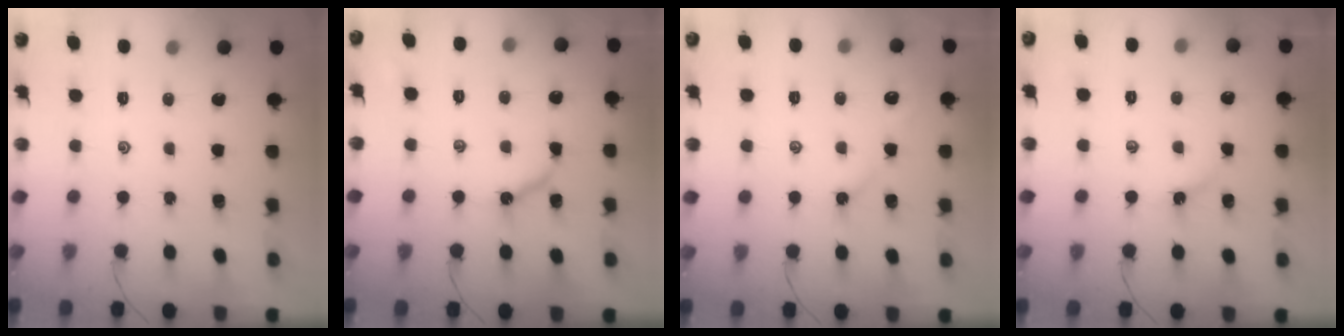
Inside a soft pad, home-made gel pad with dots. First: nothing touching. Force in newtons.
{"total": 7.0, "press": 7.0, "slide": 0.5}
{"total": 2.4, "press": 2.4, "slide": 0.6}
{"total": 2.1, "press": 2.1, "slide": 0.3}